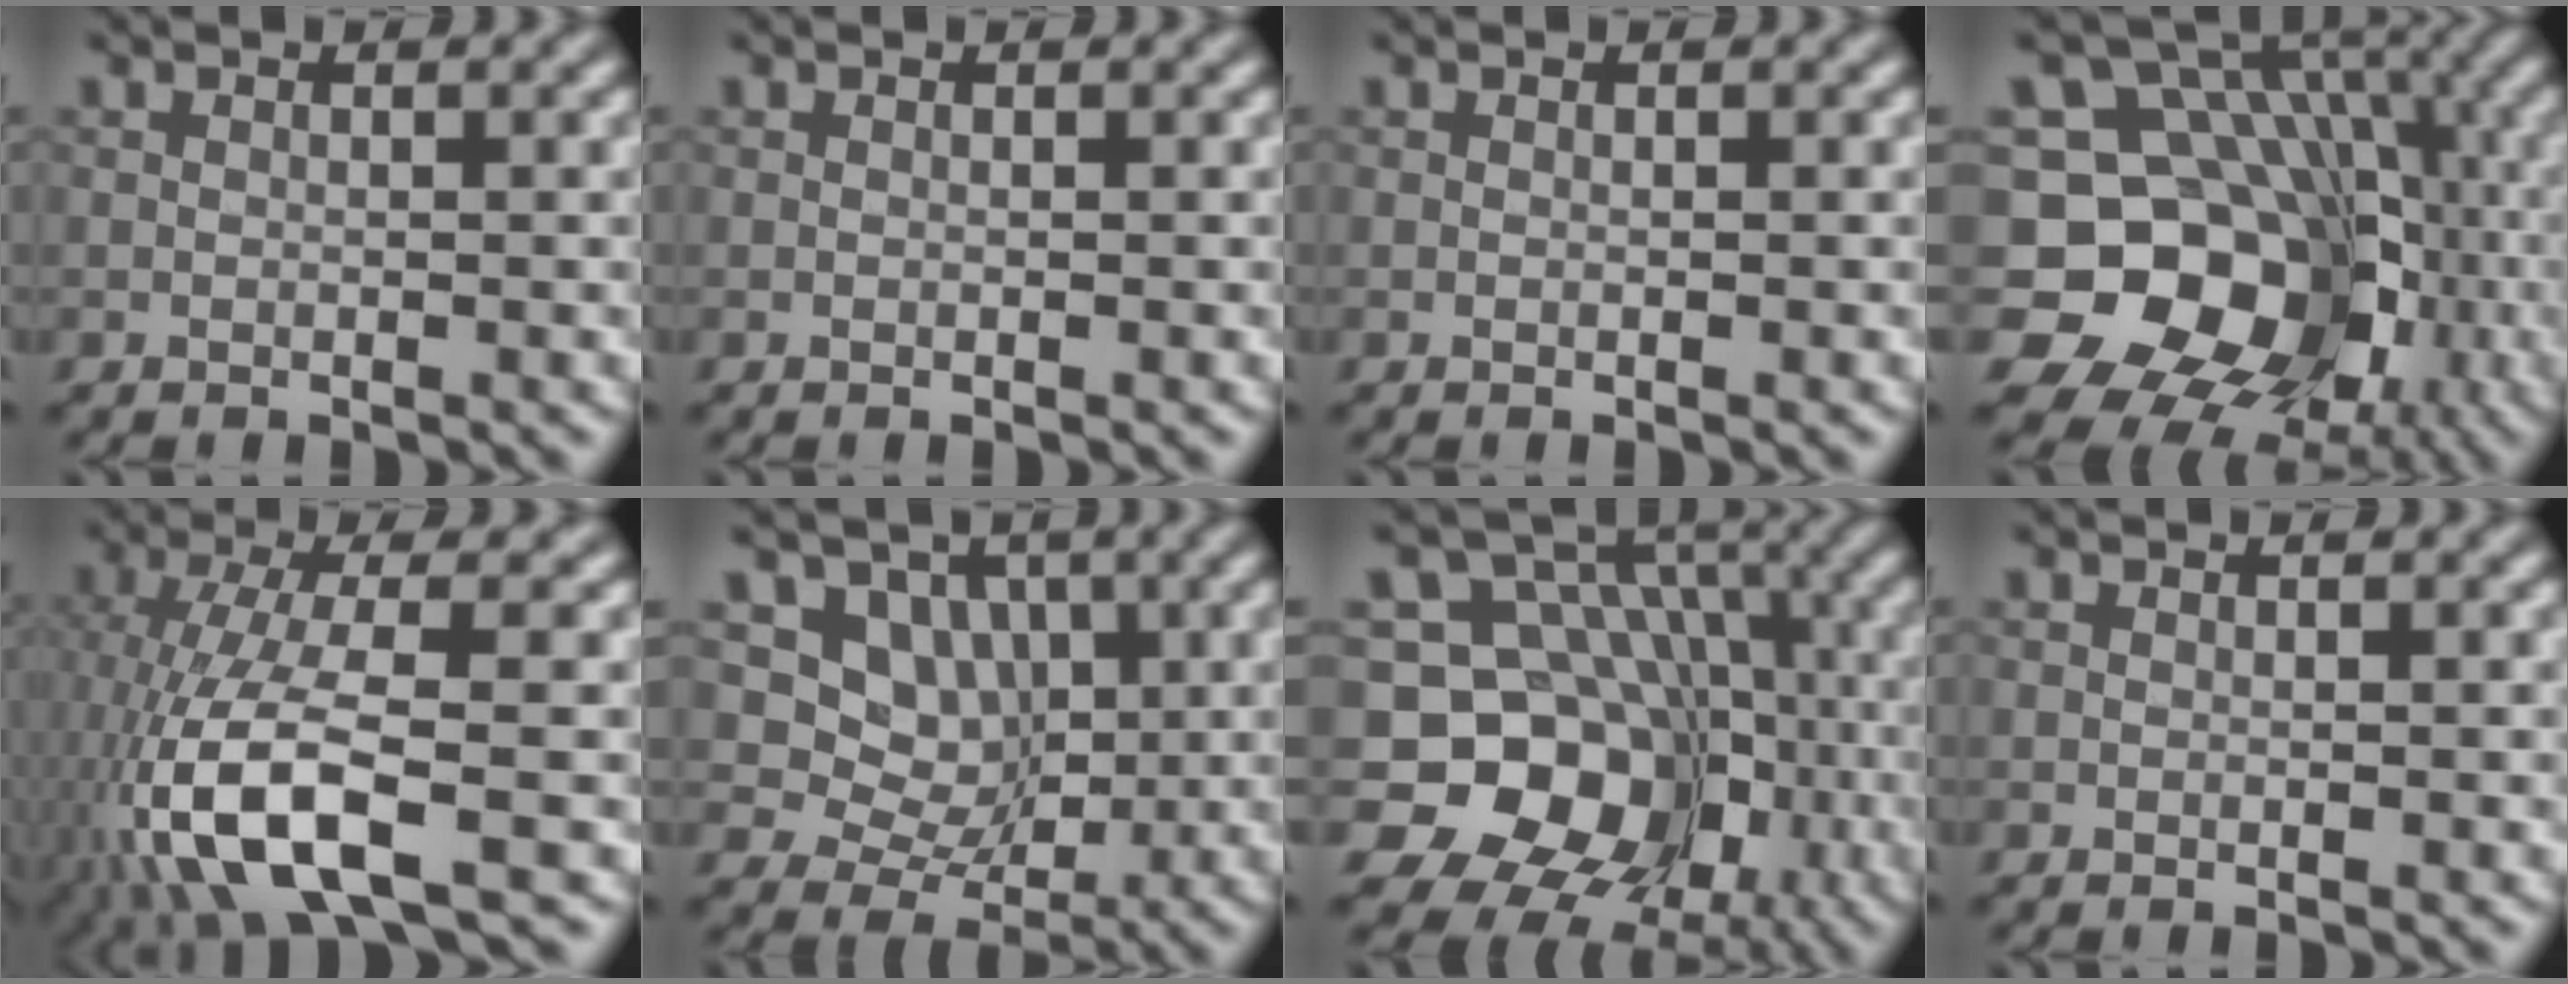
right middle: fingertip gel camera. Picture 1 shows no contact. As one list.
[{"total": 0.0}, {"total": 0.0}, {"total": 15.3, "force": [-4.4, 12.7, 7.4], "torque": [-0.139, 0.000, -0.087]}, {"total": 9.9, "force": [-3.8, 3.0, 8.7], "torque": [-0.193, -0.009, -0.069]}, {"total": 5.5, "force": [1.6, 4.6, 2.6], "torque": [-0.040, -0.010, 0.021]}, {"total": 12.4, "force": [-3.7, 10.5, 5.4], "torque": [-0.101, 0.008, -0.084]}, {"total": 0.0}]